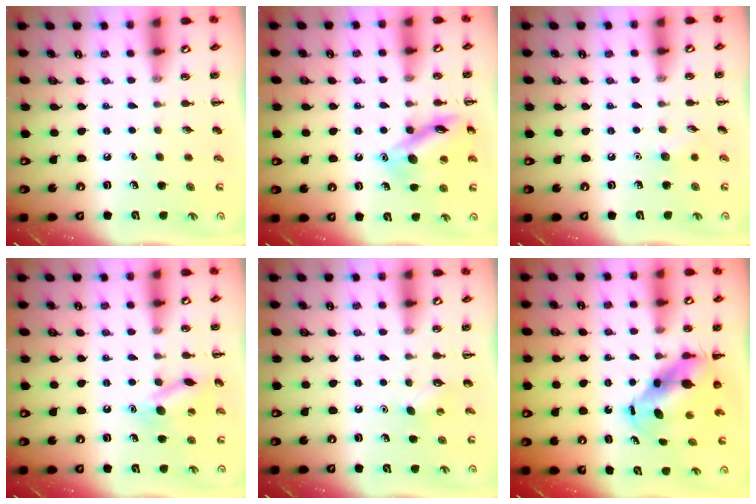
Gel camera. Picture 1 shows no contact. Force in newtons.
{"total": 13.6, "press": 13.6, "slide": 1.2}
{"total": 5.3, "press": 5.0, "slide": 1.6}
{"total": 11.5, "press": 11.4, "slide": 1.6}
{"total": 2.8, "press": 2.7, "slide": 0.8}
{"total": 7.2, "press": 6.9, "slide": 2.3}